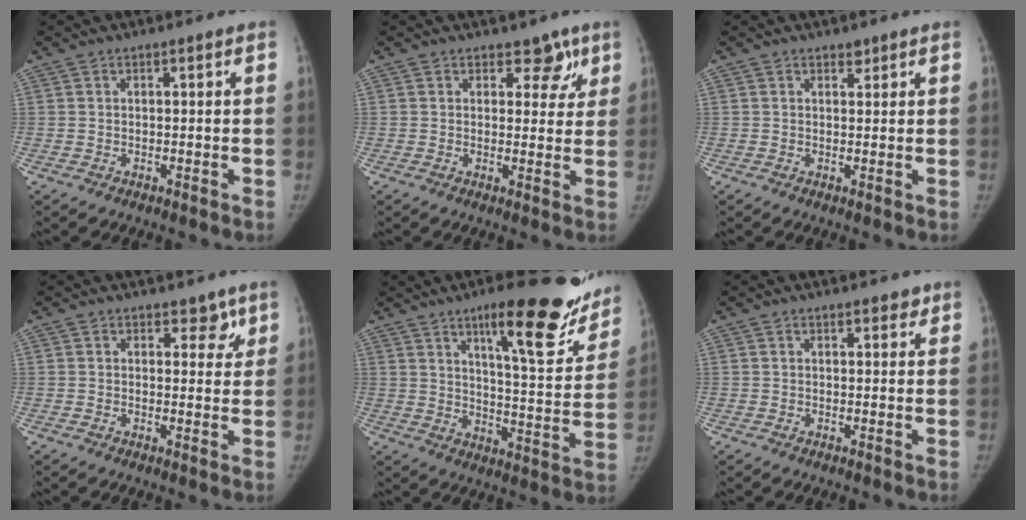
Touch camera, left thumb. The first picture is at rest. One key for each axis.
{"total": 4.6, "fx": 2.9, "fy": 3.0, "fz": 1.9, "tx": 0.016, "ty": -0.012, "tz": 0.034}
{"total": 1.2, "fx": 1.0, "fy": 0.6, "fz": 0.3, "tx": 0.003, "ty": -0.007, "tz": 0.013}
{"total": 3.6, "fx": 2.4, "fy": 2.2, "fz": 1.6, "tx": 0.012, "ty": -0.012, "tz": 0.031}
{"total": 20.6, "fx": 13.7, "fy": 5.1, "fz": 14.6, "tx": -0.156, "ty": -0.075, "tz": 0.196}
{"total": 2.3, "fx": 1.8, "fy": 1.0, "fz": 1.0, "tx": 0.000, "ty": -0.008, "tz": 0.020}